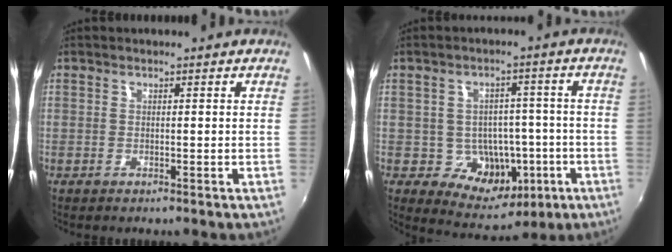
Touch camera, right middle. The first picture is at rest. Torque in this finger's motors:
{"motor_torque": [-0.10, -0.20, -0.05, 0.00]}